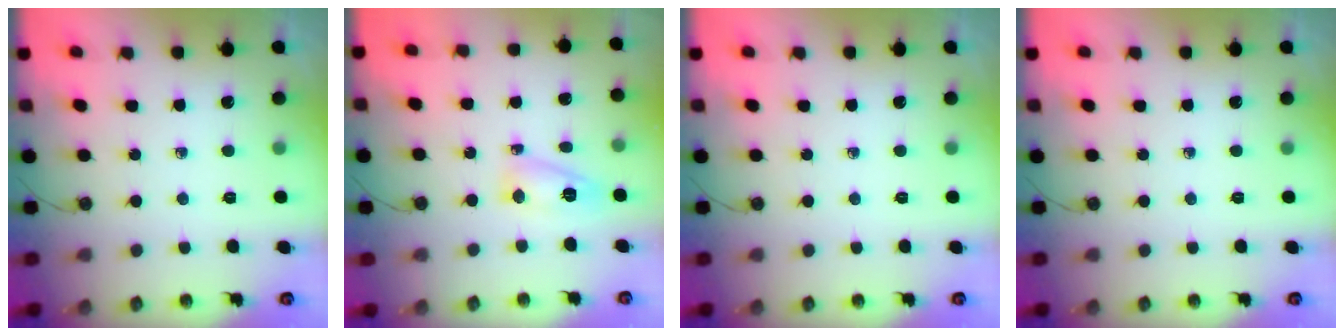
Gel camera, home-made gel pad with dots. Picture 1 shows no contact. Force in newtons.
{"total": 7.5, "press": 7.4, "slide": 1.1}
{"total": 0.0}
{"total": 0.0}